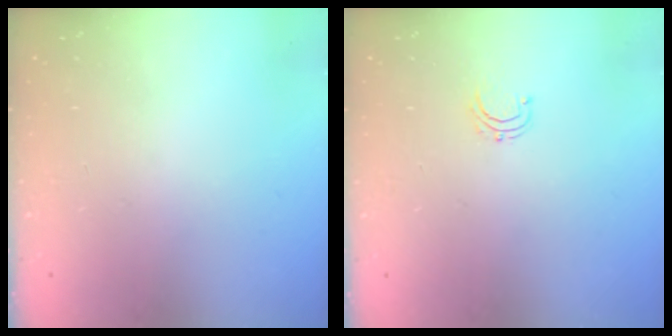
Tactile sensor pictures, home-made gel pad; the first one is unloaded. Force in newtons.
{"total": 3.6, "press": 3.5, "slide": 0.4}